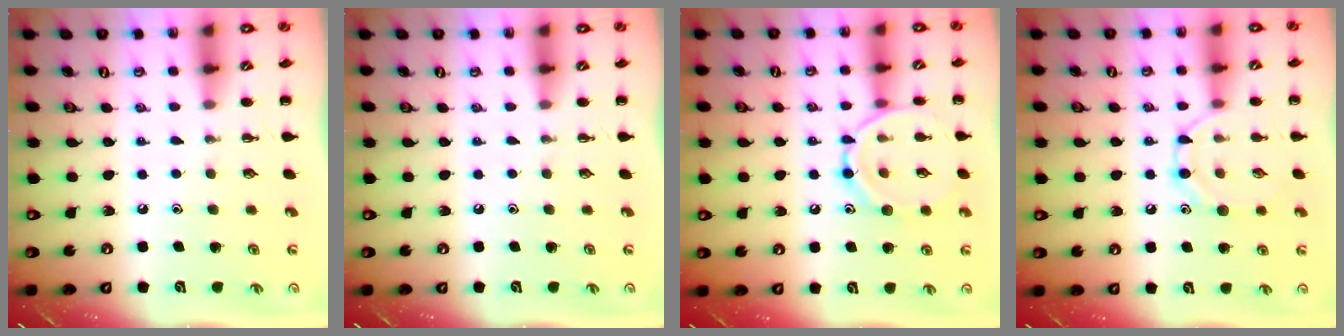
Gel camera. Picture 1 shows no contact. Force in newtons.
{"total": 0.0}
{"total": 12.2, "press": 12.2, "slide": 0.5}
{"total": 9.1, "press": 9.0, "slide": 1.0}